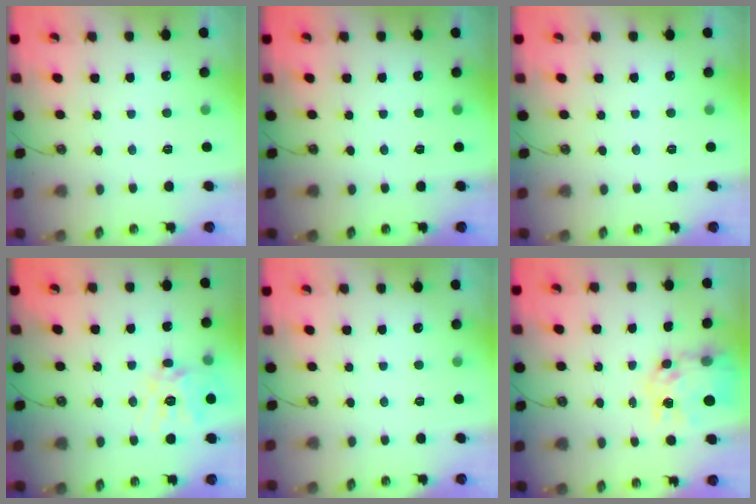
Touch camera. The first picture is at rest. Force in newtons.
{"total": 0.0}
{"total": 0.0}
{"total": 14.4, "press": 14.3, "slide": 1.9}
{"total": 0.0}
{"total": 11.1, "press": 11.1, "slide": 0.9}